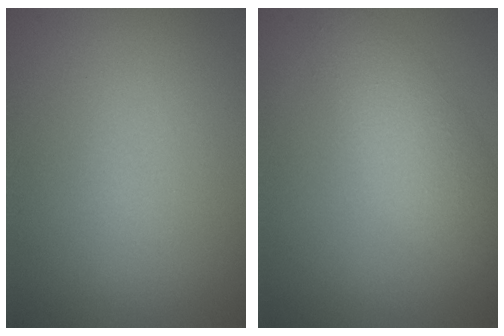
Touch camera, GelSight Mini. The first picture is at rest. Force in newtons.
{"total": 3.3, "press": 3.3, "slide": 0.0}